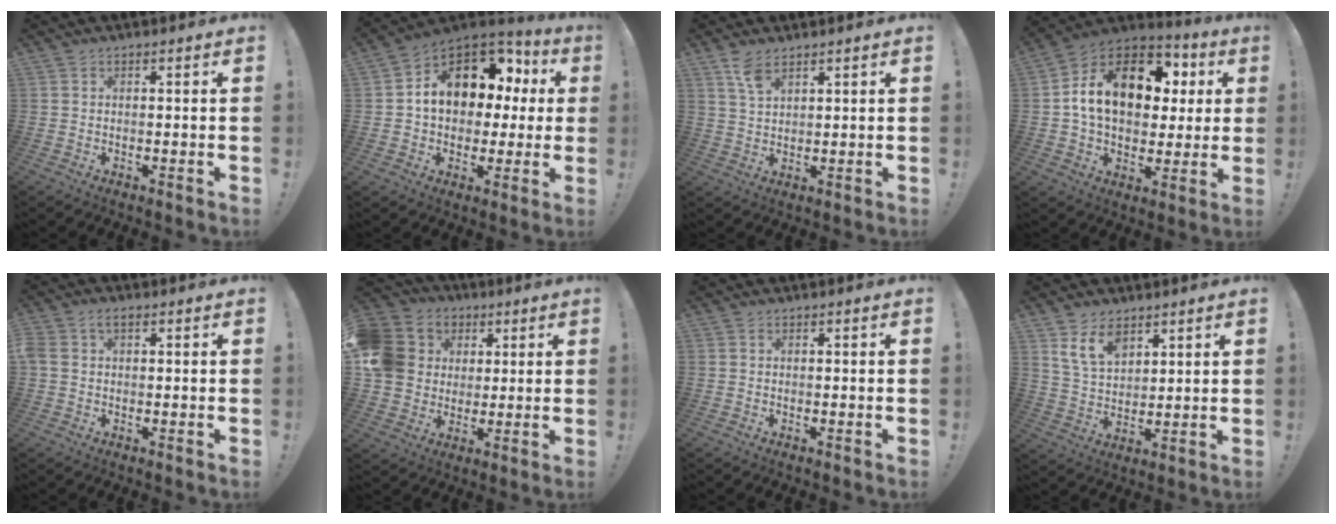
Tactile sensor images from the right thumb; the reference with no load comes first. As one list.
[{"total": 14.6, "force": [4.2, 10.9, 8.7], "torque": [-0.125, -0.020, 0.085]}, {"total": 5.5, "force": [3.8, 2.0, 3.4], "torque": [-0.059, -0.020, 0.068]}, {"total": 18.8, "force": [4.6, 12.9, 12.8], "torque": [-0.195, 0.000, 0.085]}, {"total": 3.5, "force": [1.1, 2.1, 2.6], "torque": [-0.054, 0.007, 0.022]}, {"total": 14.2, "force": [2.7, 12.6, 6.0], "torque": [-0.107, 0.004, 0.060]}, {"total": 0.0}, {"total": 9.5, "force": [6.2, 5.4, 4.7], "torque": [-0.090, -0.026, 0.122]}]